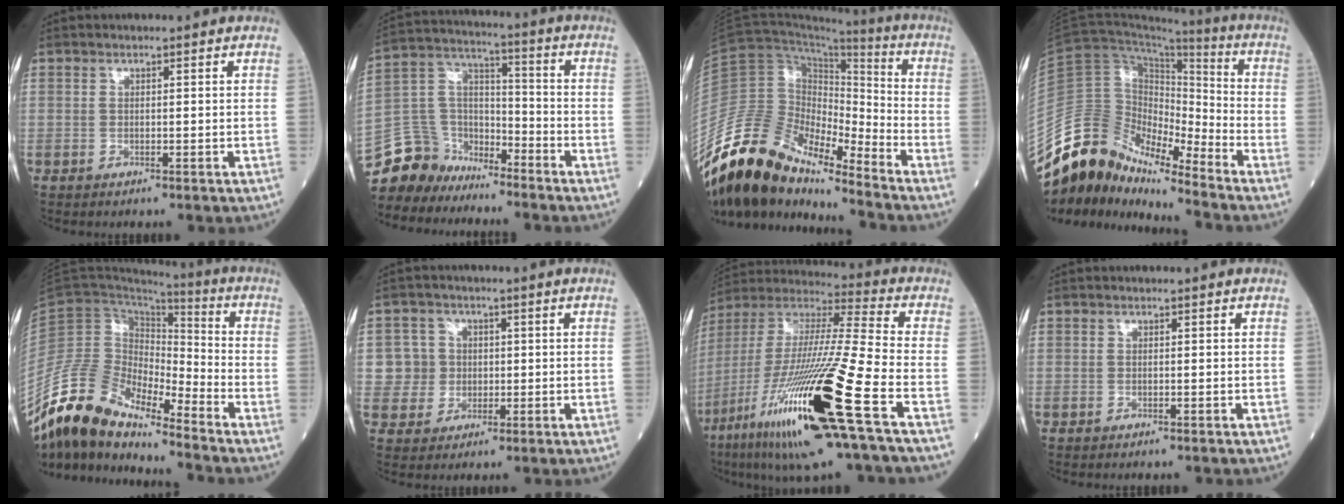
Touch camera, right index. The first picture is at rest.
{"total": 10.9, "force": [-9.4, 5.5, 0.4], "torque": [-0.022, 0.056, -0.182]}
{"total": 17.5, "force": [-14.3, 5.7, 8.3], "torque": [-0.146, 0.044, -0.262]}
{"total": 13.5, "force": [-12.1, 4.5, 3.6], "torque": [-0.051, 0.076, -0.226]}
{"total": 12.8, "force": [-11.3, 3.6, 5.0], "torque": [-0.105, 0.039, -0.216]}
{"total": 5.2, "force": [0.5, 5.2, 0.3], "torque": [-0.001, 0.016, 0.013]}
{"total": 26.6, "force": [-11.2, 1.2, 24.1], "torque": [-0.473, -0.058, -0.205]}
{"total": 0.0}